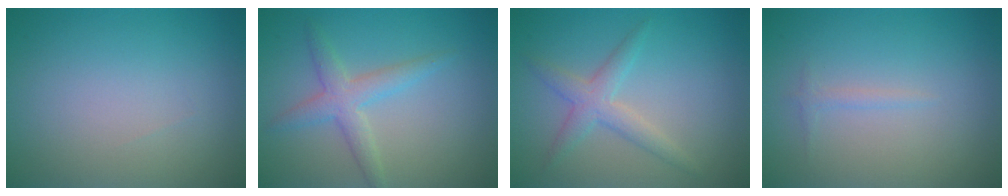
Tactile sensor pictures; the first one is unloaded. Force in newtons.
{"total": 2.9, "press": 2.9, "slide": 0.3}
{"total": 1.7, "press": 1.7, "slide": 0.2}
{"total": 0.7, "press": 0.7, "slide": 0.1}